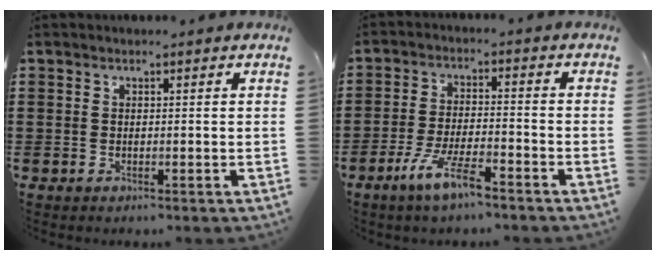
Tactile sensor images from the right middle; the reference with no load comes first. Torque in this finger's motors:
{"motor_torque": [1.57, -0.57, 0.41, 0.07]}